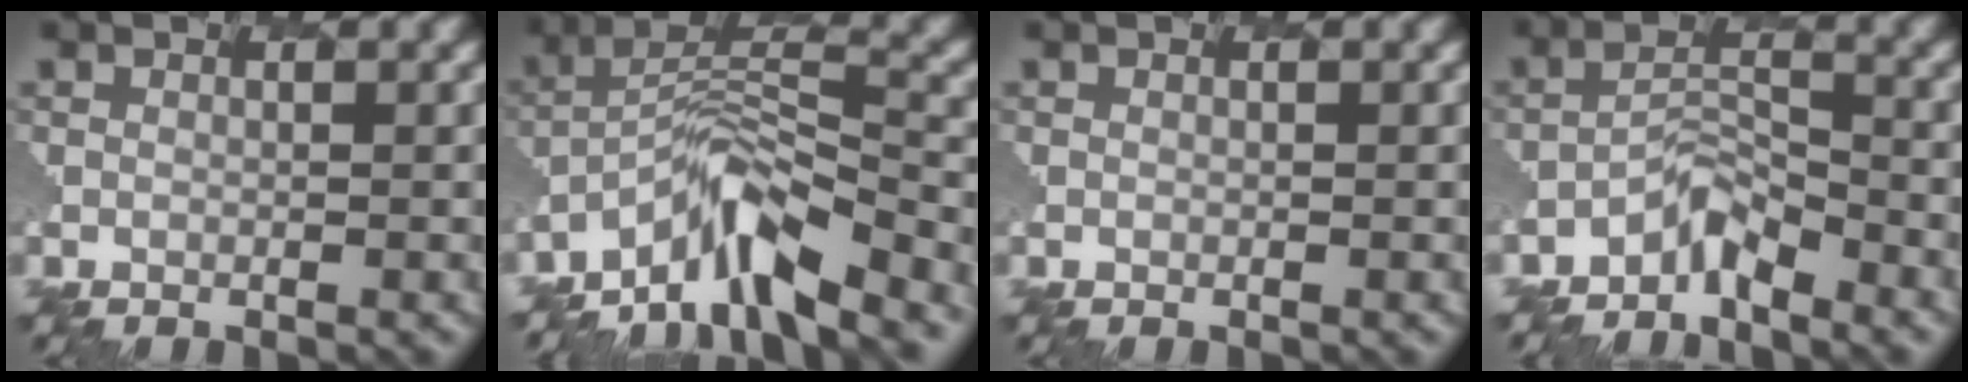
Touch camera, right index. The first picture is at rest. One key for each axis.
{"total": 7.1, "fx": -5.7, "fy": 1.6, "fz": 3.9, "tx": -0.074, "ty": 0.011, "tz": -0.119}
{"total": 0.0}
{"total": 2.6, "fx": -2.5, "fy": 0.5, "fz": 0.5, "tx": -0.021, "ty": 0.011, "tz": -0.057}